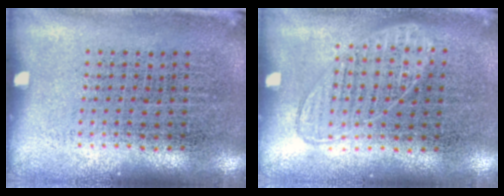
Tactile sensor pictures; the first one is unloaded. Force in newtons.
{"total": 1.0, "press": 0.9, "slide": 0.3}